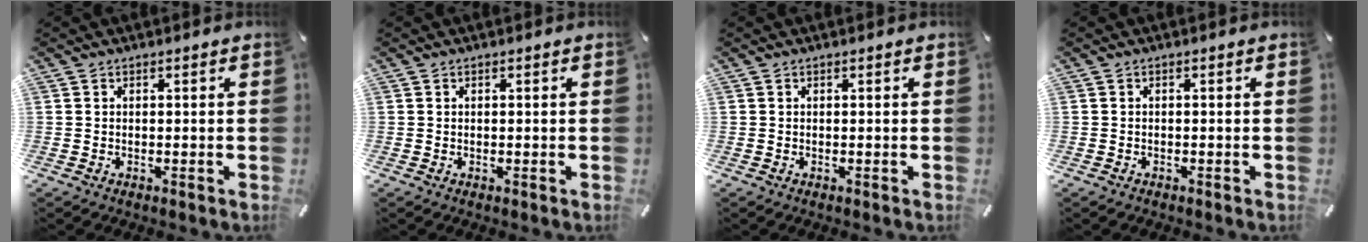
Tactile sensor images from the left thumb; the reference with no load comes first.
{"total": 0.0}
{"total": 0.0}
{"total": 0.7, "force": [-0.6, 0.3, 0.1], "torque": [-0.003, 0.001, -0.012]}